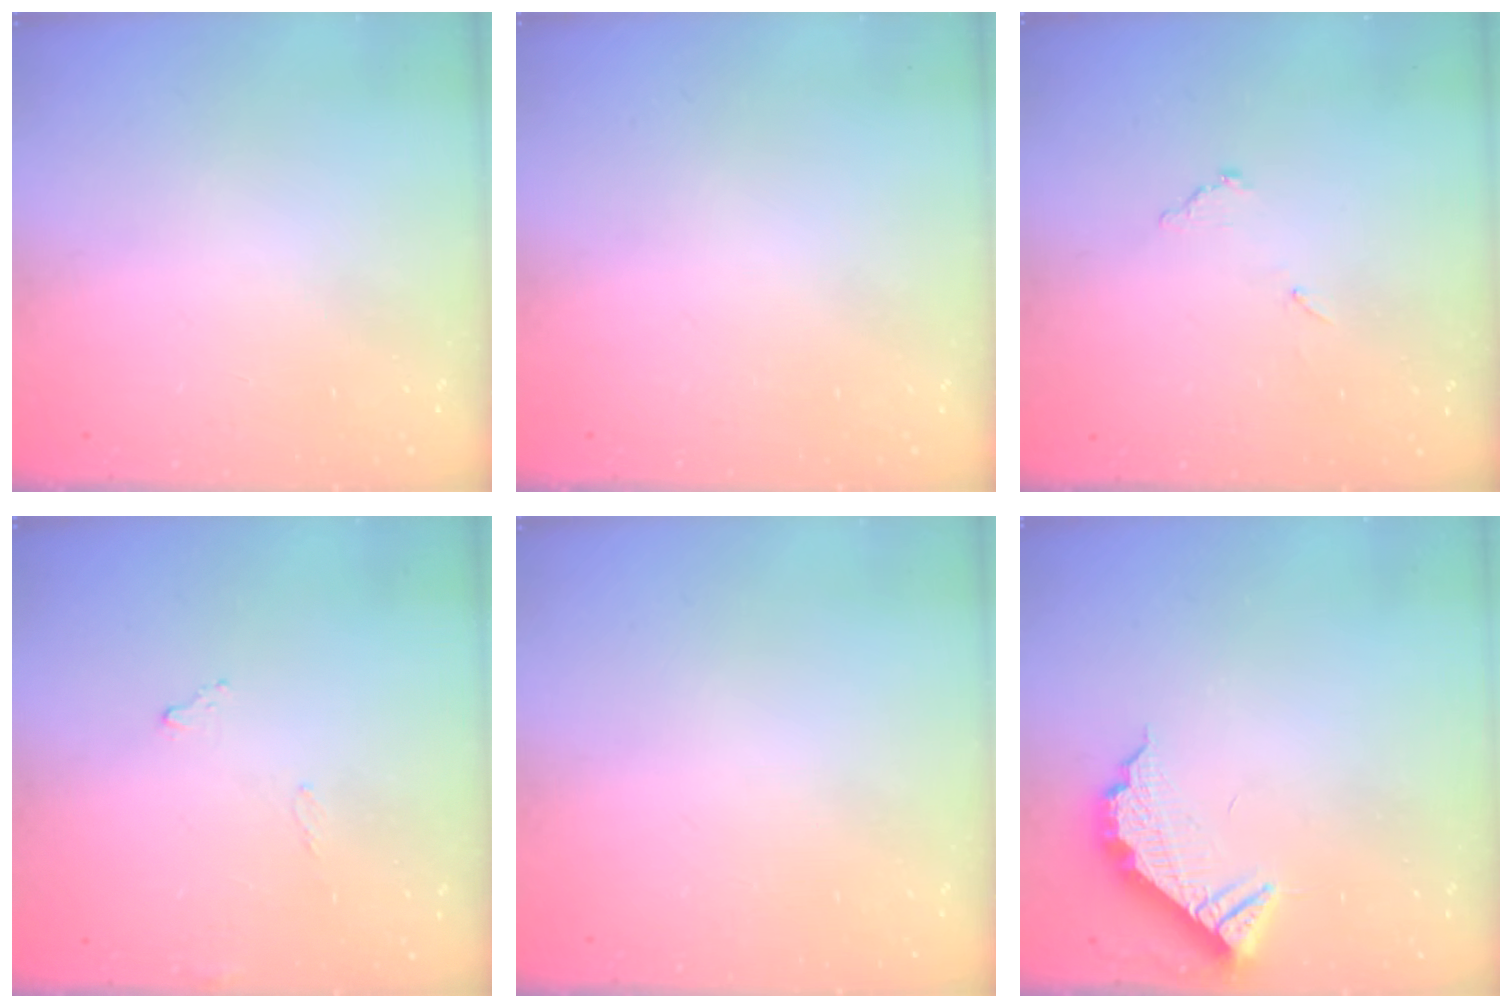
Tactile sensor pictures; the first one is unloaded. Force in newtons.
{"total": 0.0}
{"total": 6.9, "press": 6.9, "slide": 0.2}
{"total": 7.4, "press": 7.4, "slide": 0.3}
{"total": 0.0}
{"total": 10.5, "press": 10.5, "slide": 0.9}